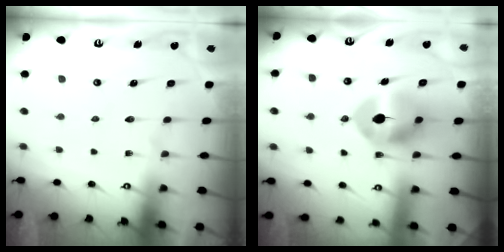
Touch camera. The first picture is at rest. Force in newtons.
{"total": 9.4, "press": 9.4, "slide": 0.7}